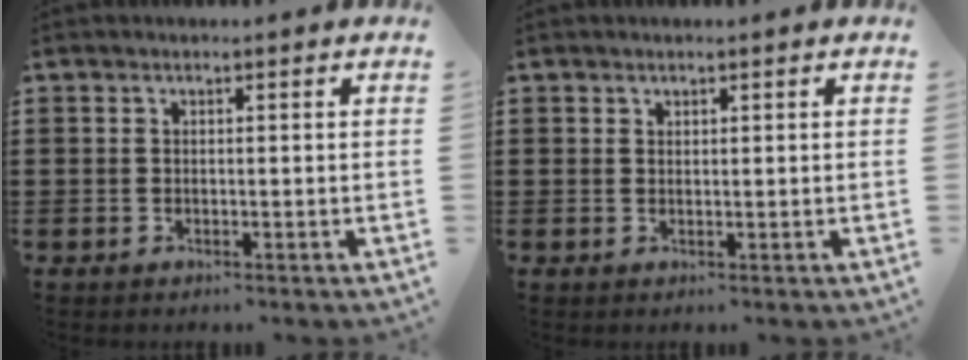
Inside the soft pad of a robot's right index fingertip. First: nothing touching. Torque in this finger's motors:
{"motor_torque": [-0.24, 0.19, -0.07, -0.01]}